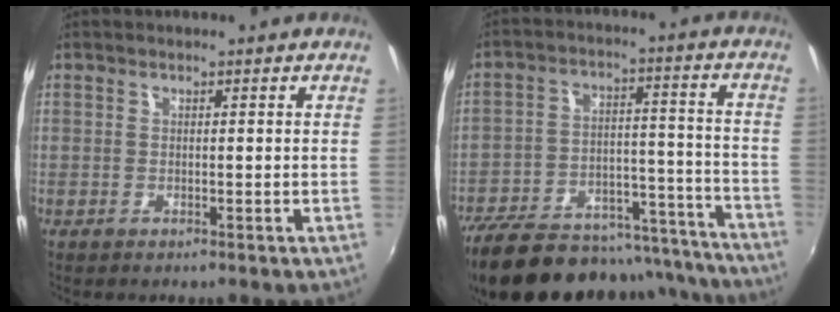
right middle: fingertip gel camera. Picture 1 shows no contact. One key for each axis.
{"total": 29.2, "fx": -24.5, "fy": 10.4, "fz": 12.0, "tx": -0.229, "ty": 0.010, "tz": -0.319}